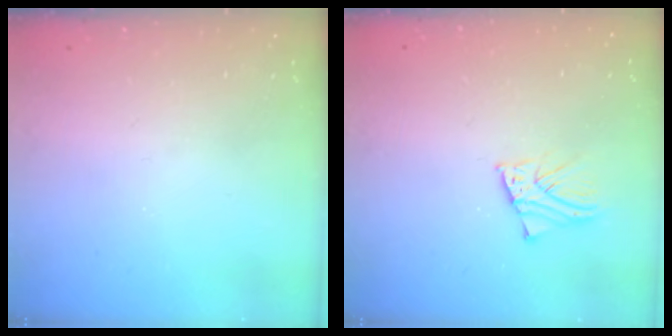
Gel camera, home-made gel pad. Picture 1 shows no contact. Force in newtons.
{"total": 2.6, "press": 2.6, "slide": 0.1}